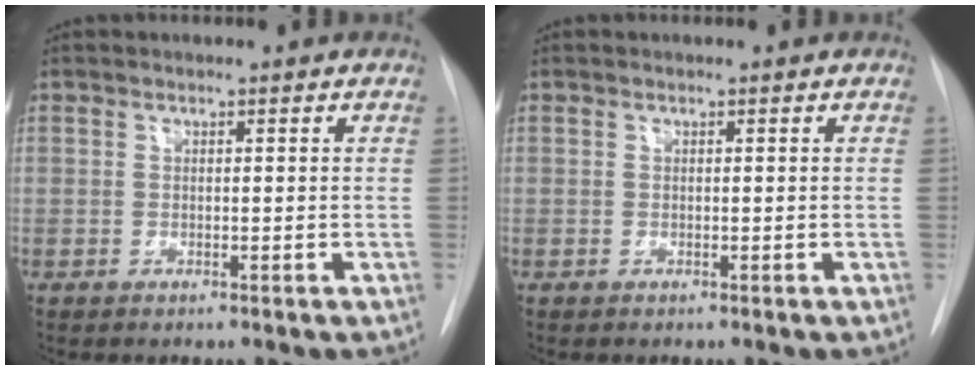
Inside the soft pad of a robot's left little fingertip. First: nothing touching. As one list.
[{"total": 0.0}]